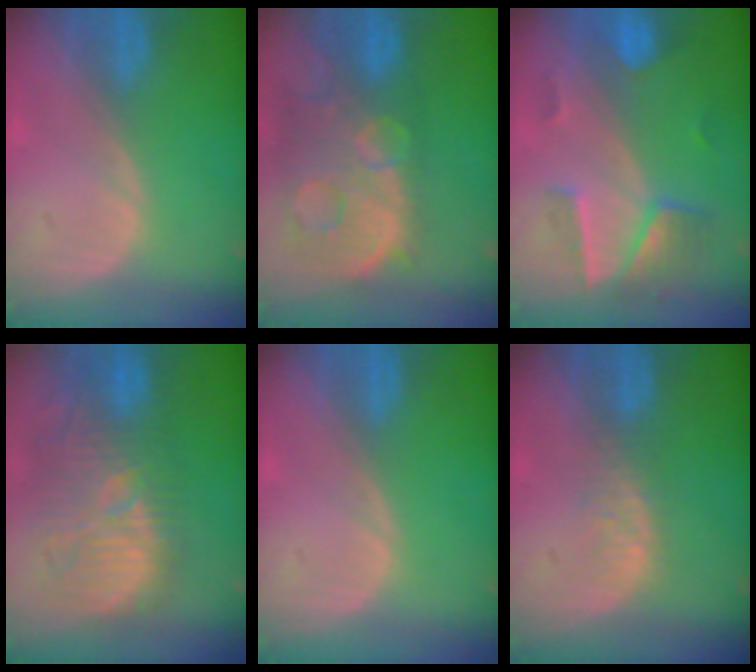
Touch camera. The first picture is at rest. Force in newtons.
{"total": 13.8, "press": 11.2, "slide": 8.0}
{"total": 7.2, "press": 6.4, "slide": 3.4}
{"total": 12.6, "press": 12.0, "slide": 4.1}
{"total": 0.0}
{"total": 2.8, "press": 2.8, "slide": 0.3}